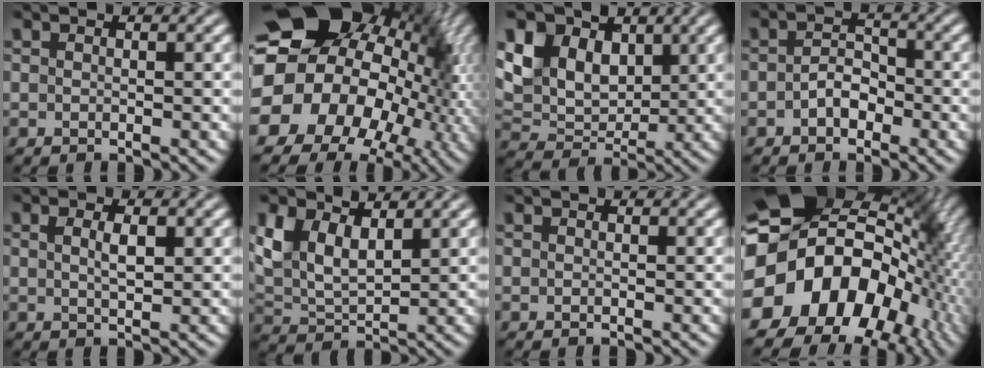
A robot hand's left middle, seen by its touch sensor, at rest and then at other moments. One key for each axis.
{"total": 21.4, "fx": -1.4, "fy": 17.3, "fz": 12.5, "tx": -0.185, "ty": 0.003, "tz": -0.062}
{"total": 7.7, "fx": 3.4, "fy": 5.3, "fz": 4.4, "tx": -0.108, "ty": 0.010, "tz": 0.054}
{"total": 2.3, "fx": -0.9, "fy": 1.5, "fz": 1.5, "tx": -0.029, "ty": 0.006, "tz": -0.020}
{"total": 2.1, "fx": 0.6, "fy": 0.8, "fz": 1.8, "tx": -0.036, "ty": 0.000, "tz": 0.013}
{"total": 6.0, "fx": 2.8, "fy": 3.1, "fz": 4.3, "tx": -0.097, "ty": 0.002, "tz": 0.052}
{"total": 0.0}
{"total": 18.8, "fx": -2.1, "fy": 14.6, "fz": 11.6, "tx": -0.202, "ty": 0.004, "tz": -0.038}